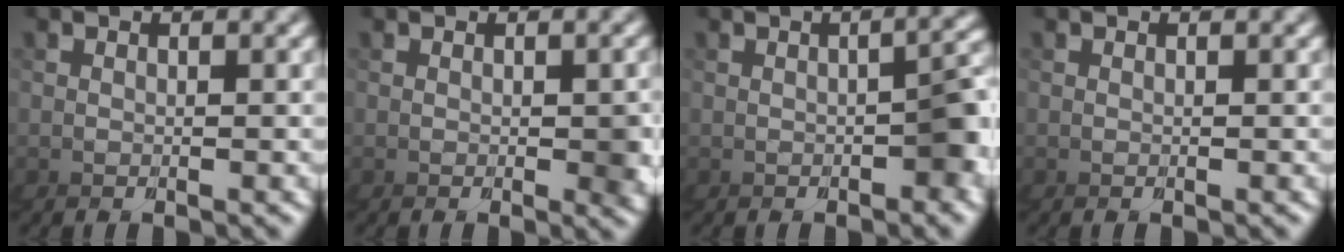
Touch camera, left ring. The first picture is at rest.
{"total": 1.1, "force": [-0.2, 0.3, 1.1], "torque": [-0.001, 0.003, -0.005]}
{"total": 4.3, "force": [-1.1, 0.8, 4.1], "torque": [-0.045, 0.011, -0.015]}
{"total": 0.0}